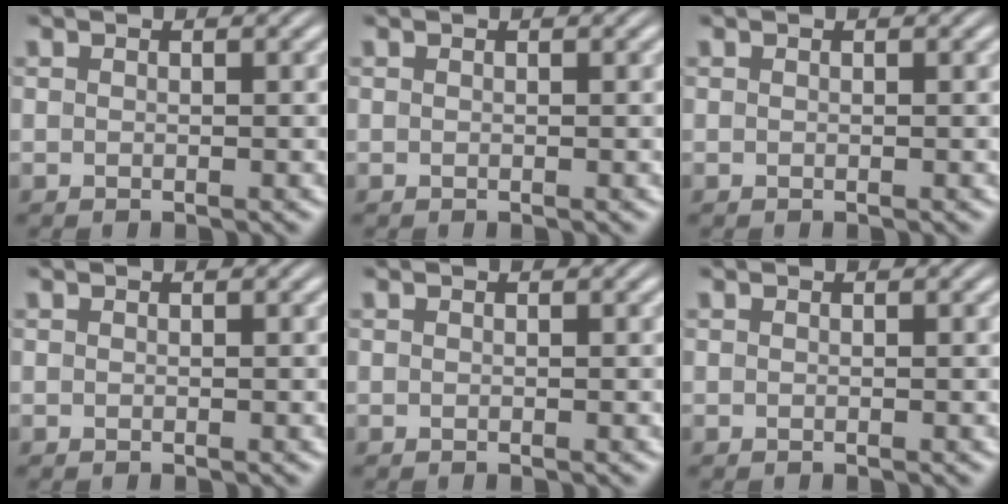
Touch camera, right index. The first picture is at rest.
{"total": 0.0}
{"total": 0.0}
{"total": 0.0}
{"total": 0.0}
{"total": 0.0}